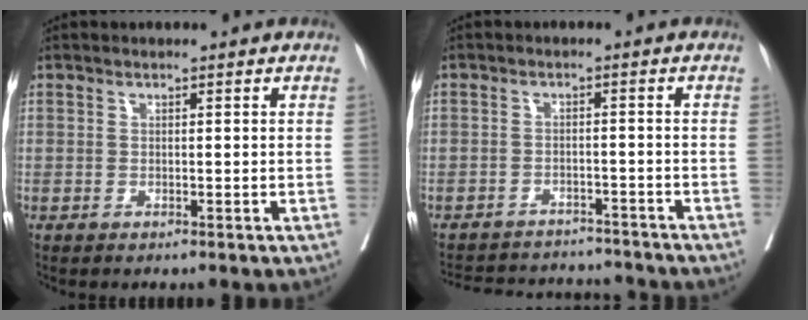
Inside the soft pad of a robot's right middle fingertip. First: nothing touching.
{"total": 12.4, "force": [-11.7, 3.7, 2.2], "torque": [-0.038, 0.015, -0.151]}